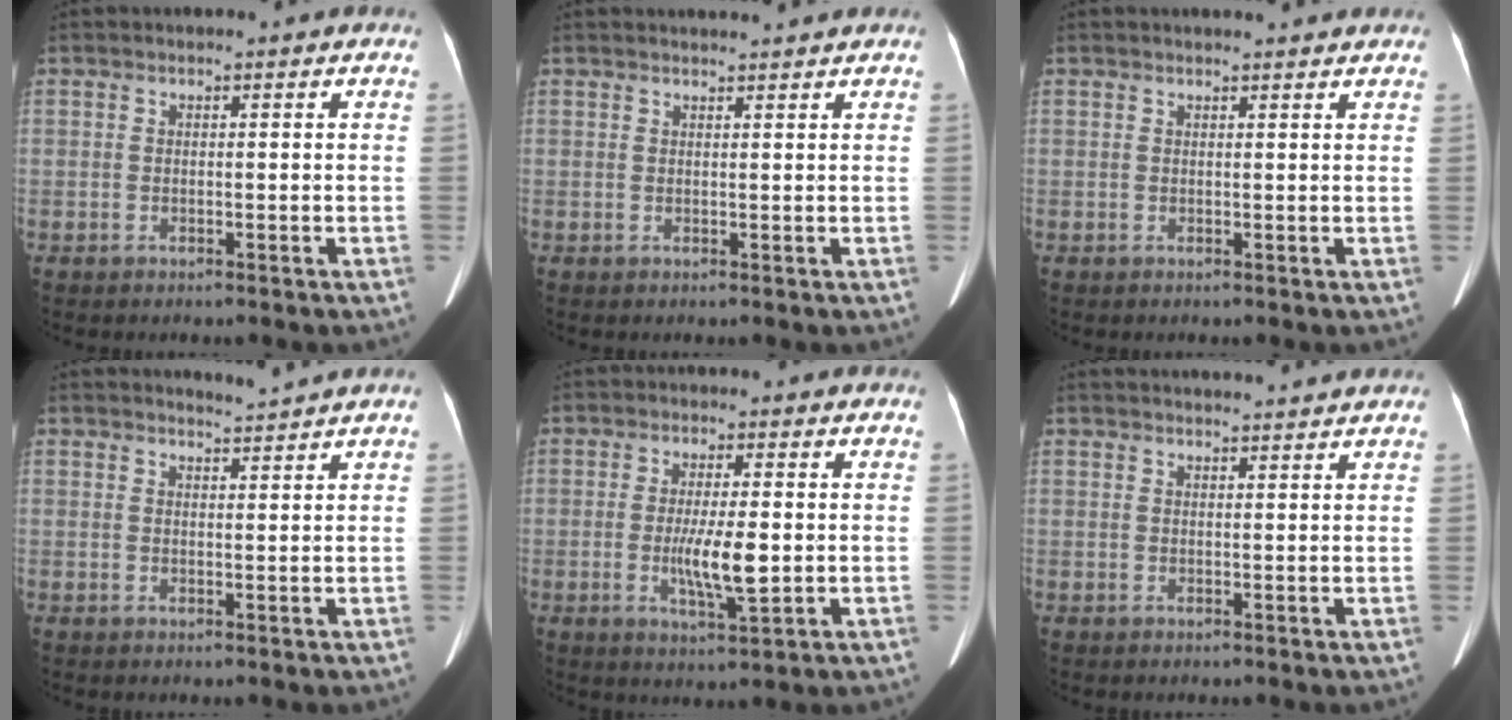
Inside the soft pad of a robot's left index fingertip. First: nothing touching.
{"total": 3.6, "force": [3.5, -0.1, 0.9], "torque": [-0.016, 0.017, 0.043]}
{"total": 4.2, "force": [4.0, 0.4, 1.3], "torque": [-0.021, 0.014, 0.041]}
{"total": 2.1, "force": [1.8, -1.0, -0.3], "torque": [-0.009, -0.012, 0.037]}
{"total": 6.7, "force": [-0.7, 1.3, 6.6], "torque": [-0.124, -0.013, -0.012]}
{"total": 6.3, "force": [6.1, -0.1, 1.6], "torque": [-0.025, 0.020, 0.068]}